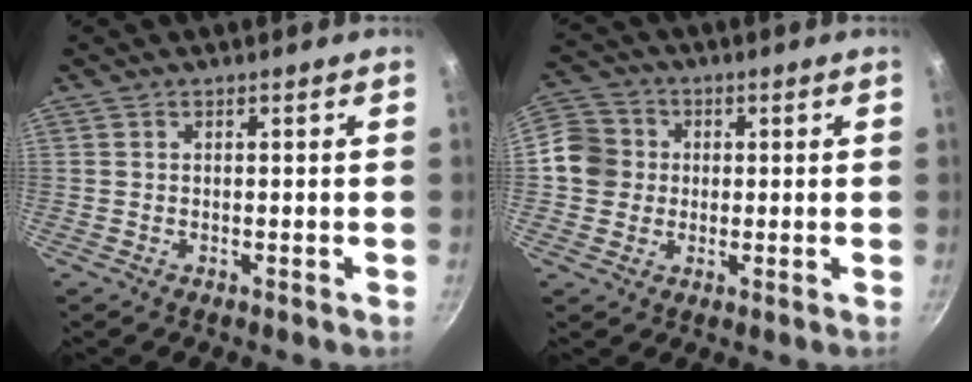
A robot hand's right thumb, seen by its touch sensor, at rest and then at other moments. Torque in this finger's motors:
{"motor_torque": [-0.30, 0.35, -0.04, -0.07, 0.03]}